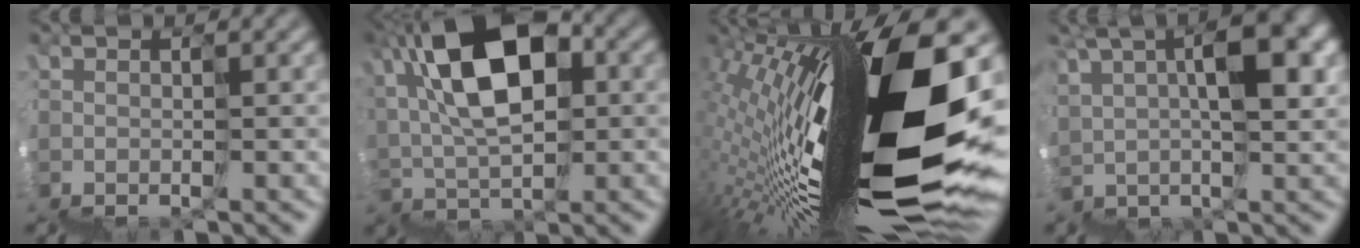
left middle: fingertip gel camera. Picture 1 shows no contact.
{"total": 8.6, "force": [5.6, 3.4, 5.6], "torque": [-0.075, 0.062, 0.080]}
{"total": 14.8, "force": [2.9, 2.9, 14.2], "torque": [-0.233, 0.016, 0.042]}
{"total": 7.5, "force": [6.2, 1.8, 3.9], "torque": [-0.068, 0.045, 0.103]}